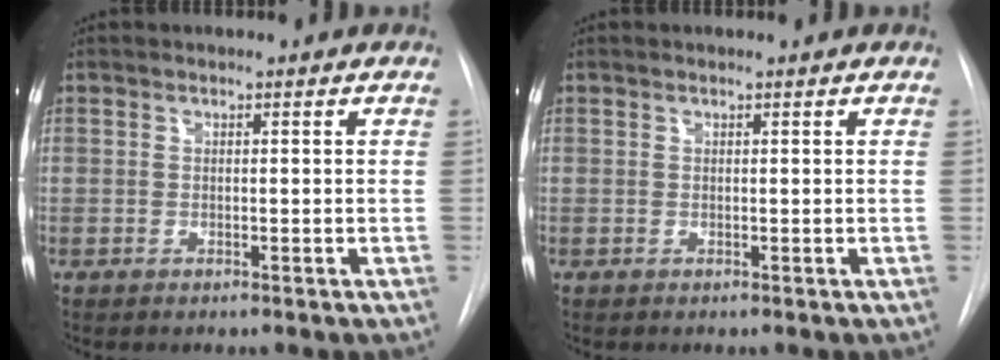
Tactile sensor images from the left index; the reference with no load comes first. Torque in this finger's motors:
{"motor_torque": [0.00, 0.00, 0.00, 0.00]}